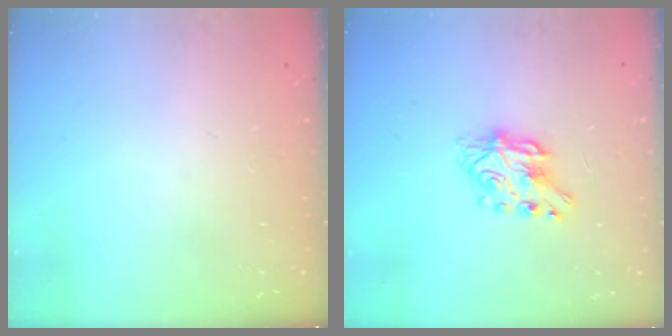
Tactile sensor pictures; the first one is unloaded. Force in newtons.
{"total": 7.1, "press": 7.1, "slide": 0.2}